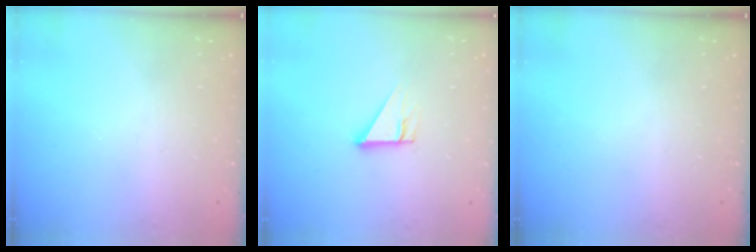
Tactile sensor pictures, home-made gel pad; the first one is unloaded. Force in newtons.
{"total": 3.7, "press": 3.7, "slide": 0.2}
{"total": 0.0}